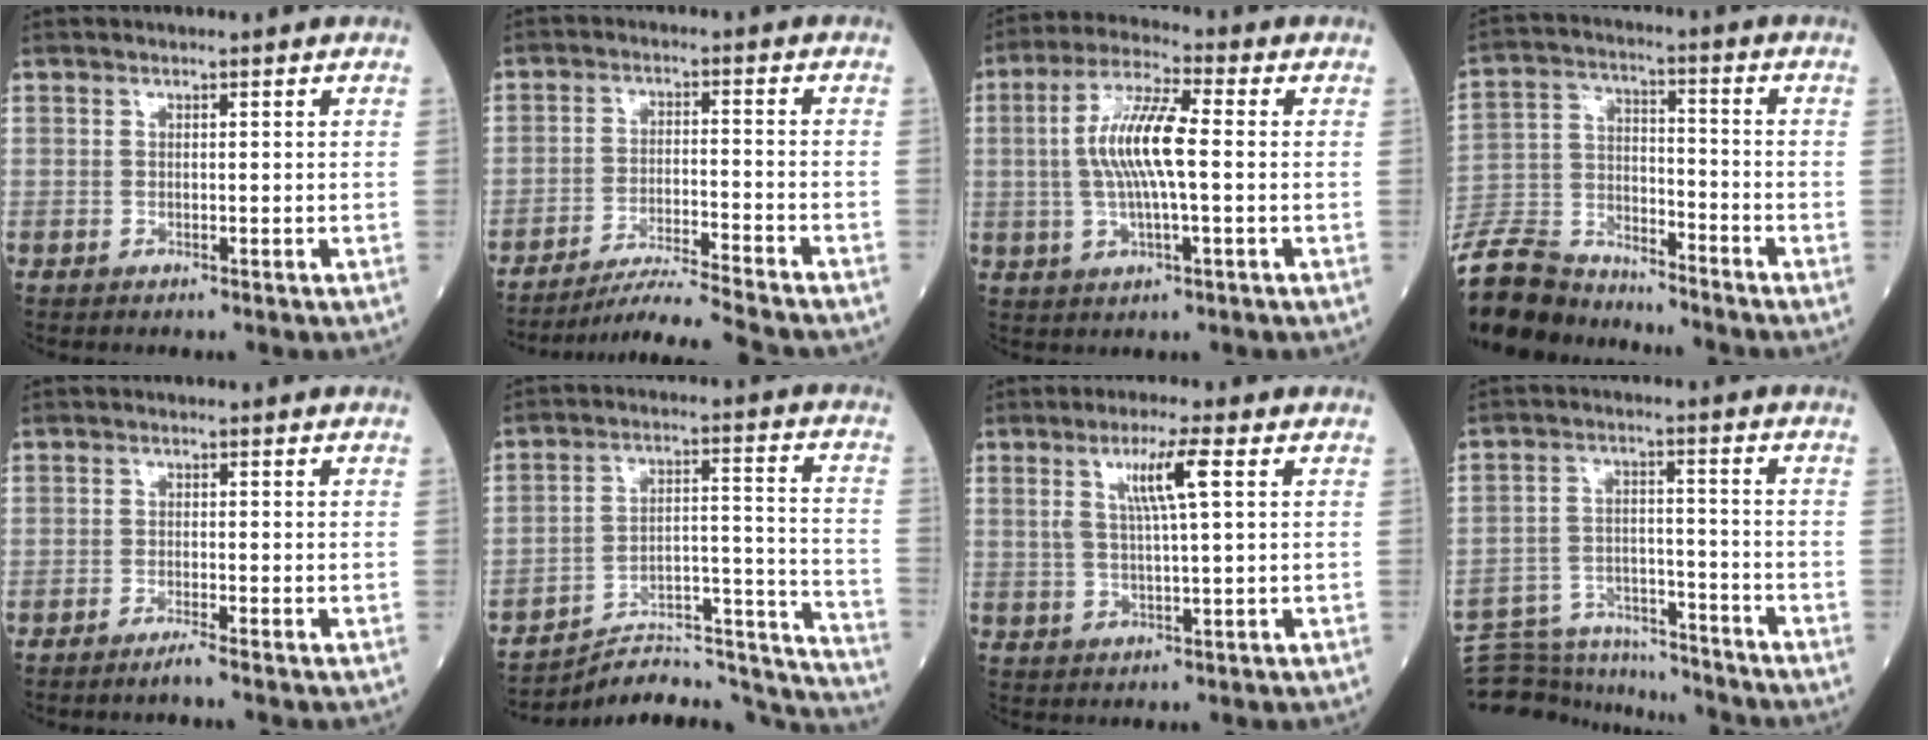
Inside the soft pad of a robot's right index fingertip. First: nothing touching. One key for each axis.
{"total": 11.2, "fx": -10.3, "fy": -1.5, "fz": 4.2, "tx": -0.061, "ty": -0.021, "tz": -0.172}
{"total": 10.0, "fx": 0.3, "fy": 1.7, "fz": 9.8, "tx": -0.199, "ty": 0.009, "tz": 0.001}
{"total": 11.7, "fx": -11.1, "fy": 3.1, "fz": 1.8, "tx": -0.040, "ty": 0.010, "tz": -0.211}
{"total": 1.3, "fx": -1.0, "fy": -0.4, "fz": 0.7, "tx": -0.012, "ty": 0.000, "tz": -0.019}
{"total": 21.2, "fx": -20.8, "fy": 1.7, "fz": 3.5, "tx": -0.012, "ty": 0.048, "tz": -0.293}
{"total": 6.0, "fx": 2.1, "fy": -0.2, "fz": 5.6, "tx": -0.107, "ty": 0.004, "tz": 0.042}
{"total": 13.6, "fx": -13.3, "fy": 2.5, "fz": 1.8, "tx": -0.028, "ty": 0.022, "tz": -0.203}